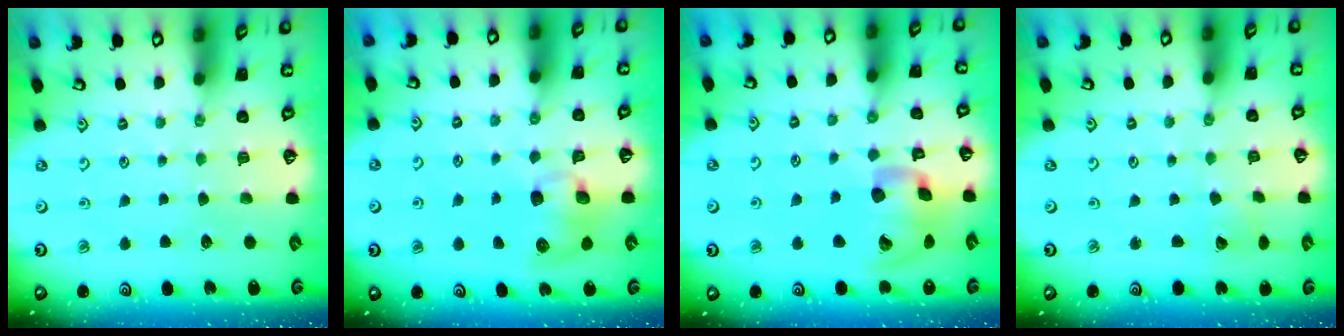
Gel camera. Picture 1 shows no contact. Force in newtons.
{"total": 8.3, "press": 8.2, "slide": 1.1}
{"total": 17.8, "press": 17.5, "slide": 2.9}
{"total": 3.1, "press": 3.1, "slide": 0.3}